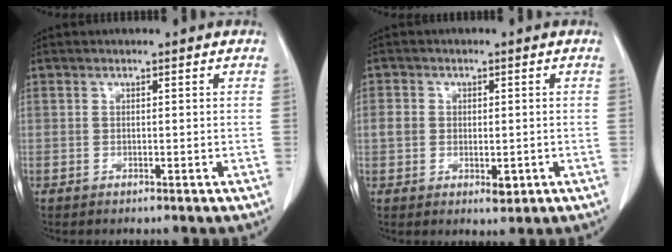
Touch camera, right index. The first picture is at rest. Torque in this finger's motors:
{"motor_torque": [0.14, 0.23, 0.00, 0.03]}